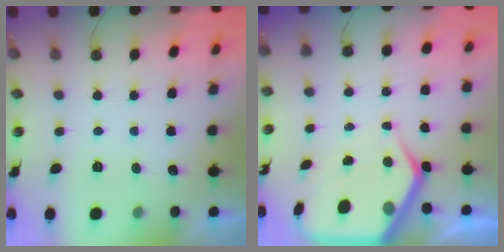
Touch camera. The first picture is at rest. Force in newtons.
{"total": 8.6, "press": 8.5, "slide": 0.9}